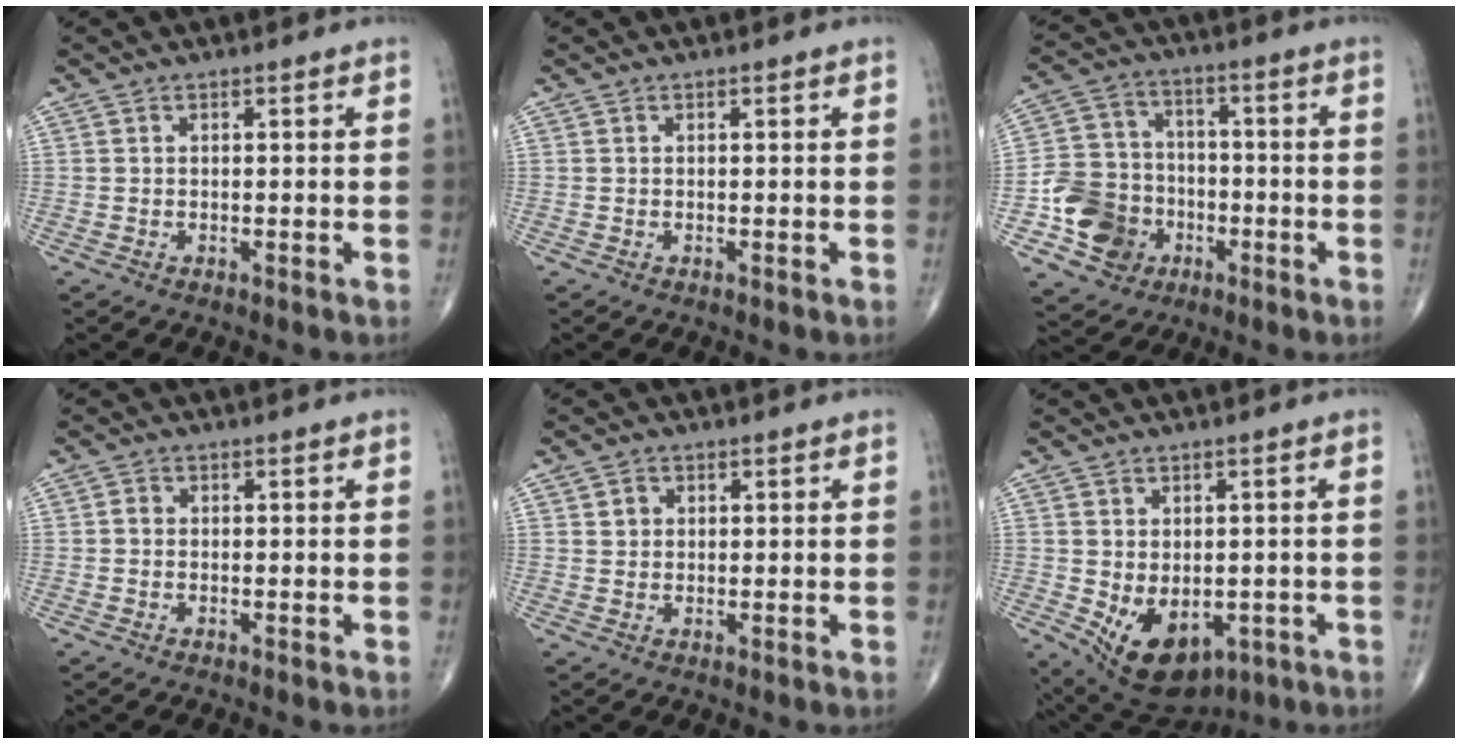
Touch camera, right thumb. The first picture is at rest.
{"total": 0.0}
{"total": 12.8, "force": [-4.4, 11.0, 4.8], "torque": [-0.057, 0.032, -0.075]}
{"total": 1.1, "force": [-0.1, 0.9, 0.5], "torque": [-0.004, 0.003, -0.006]}
{"total": 2.1, "force": [0.7, 1.9, 0.8], "torque": [-0.003, -0.003, 0.010]}
{"total": 12.2, "force": [-3.4, 8.0, 8.5], "torque": [-0.116, -0.008, -0.028]}